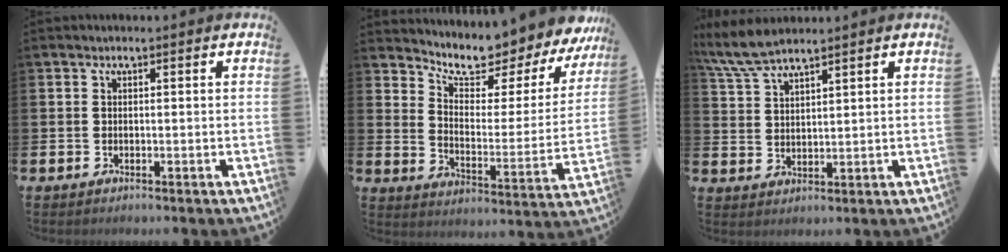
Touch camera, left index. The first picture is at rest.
{"total": 7.9, "force": [7.4, 1.7, 2.2], "torque": [-0.071, -0.062, 0.119]}
{"total": 5.8, "force": [5.3, 0.8, 2.1], "torque": [-0.055, -0.015, 0.098]}